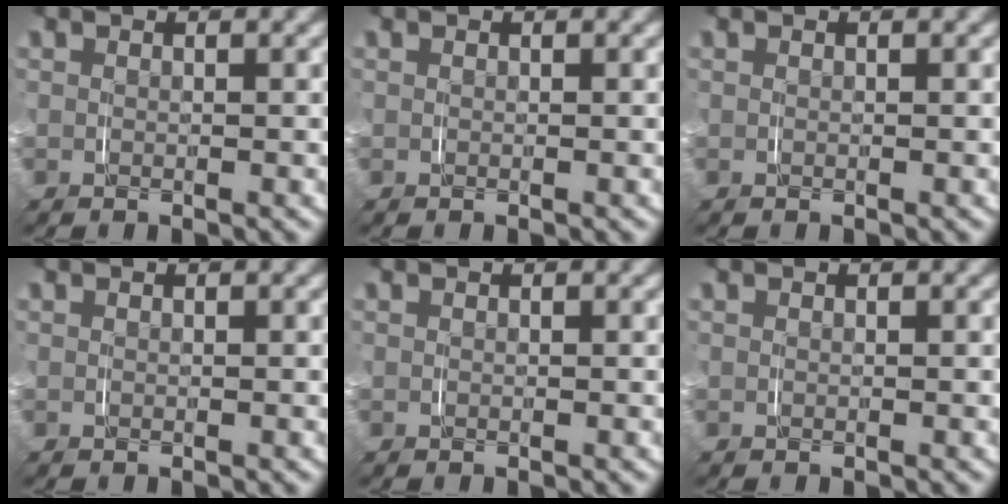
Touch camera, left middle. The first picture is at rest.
{"total": 0.0}
{"total": 0.0}
{"total": 0.0}
{"total": 0.0}
{"total": 0.0}